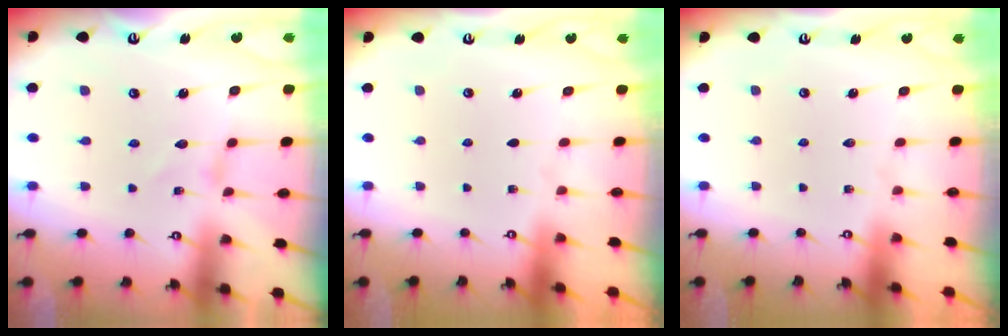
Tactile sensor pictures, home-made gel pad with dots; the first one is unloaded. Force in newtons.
{"total": 0.0}
{"total": 0.0}